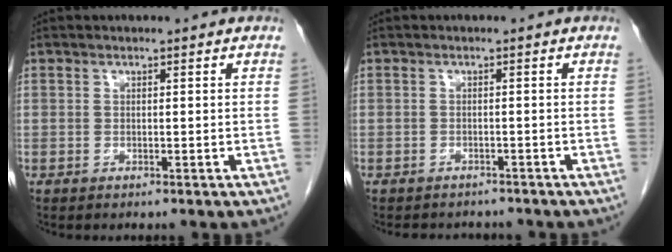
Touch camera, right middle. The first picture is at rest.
{"total": 4.5, "force": [-4.1, 1.8, 0.8], "torque": [-0.011, 0.002, -0.050]}